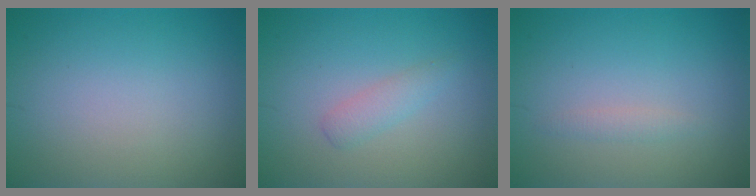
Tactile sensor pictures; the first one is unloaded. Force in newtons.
{"total": 1.5, "press": 1.5, "slide": 0.1}
{"total": 0.8, "press": 0.8, "slide": 0.1}